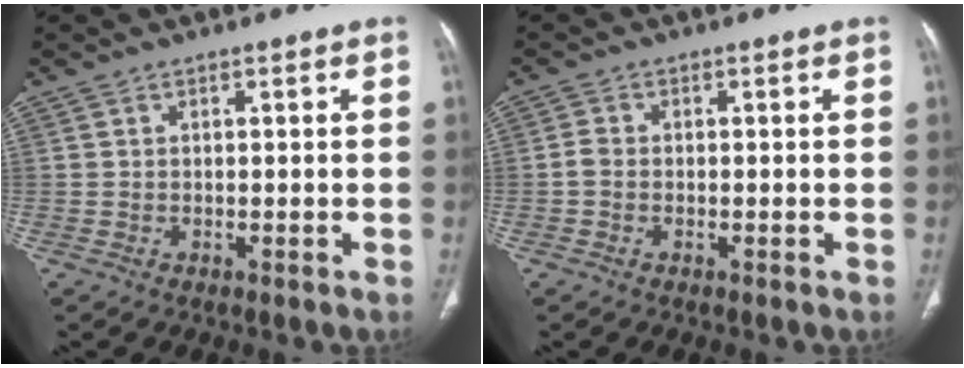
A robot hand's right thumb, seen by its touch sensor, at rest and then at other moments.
{"total": 1.6, "force": [-0.4, 1.2, 1.1], "torque": [-0.020, 0.003, -0.012]}